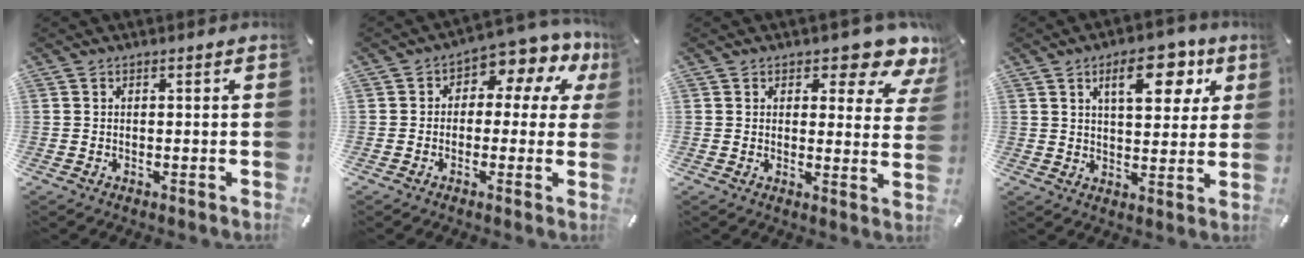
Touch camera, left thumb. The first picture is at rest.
{"total": 7.6, "force": [2.2, 4.9, 5.4], "torque": [-0.077, -0.015, 0.038]}
{"total": 7.6, "force": [5.7, 3.3, 3.8], "torque": [-0.036, -0.045, 0.093]}
{"total": 12.3, "force": [6.1, 6.2, 8.7], "torque": [-0.113, -0.014, 0.097]}